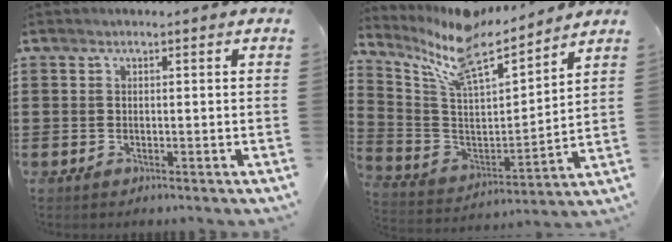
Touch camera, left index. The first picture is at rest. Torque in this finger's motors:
{"motor_torque": [2.14, 0.00, 0.41, 0.10]}